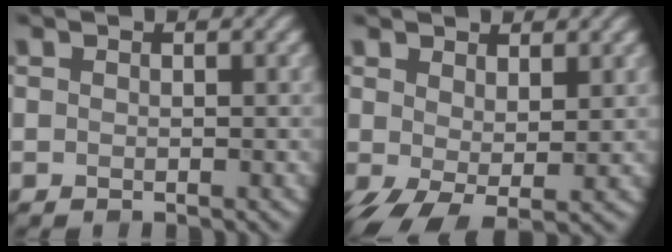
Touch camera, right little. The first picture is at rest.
{"total": 5.0, "force": [-0.1, 2.6, 4.3], "torque": [-0.093, -0.008, 0.004]}